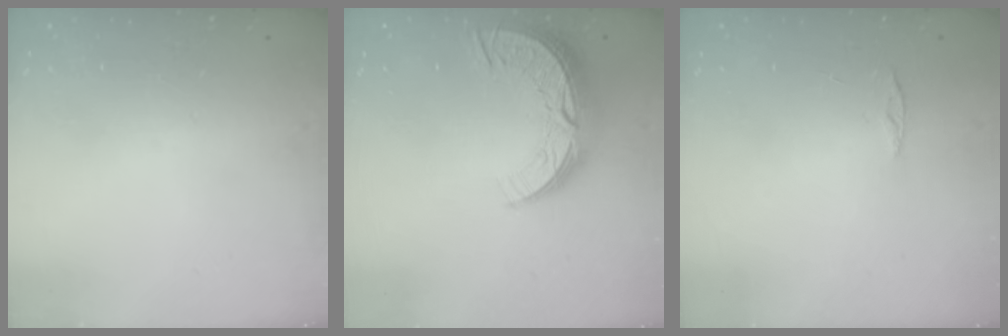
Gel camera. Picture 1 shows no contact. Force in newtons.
{"total": 13.0, "press": 12.9, "slide": 1.0}
{"total": 4.0, "press": 3.9, "slide": 0.4}